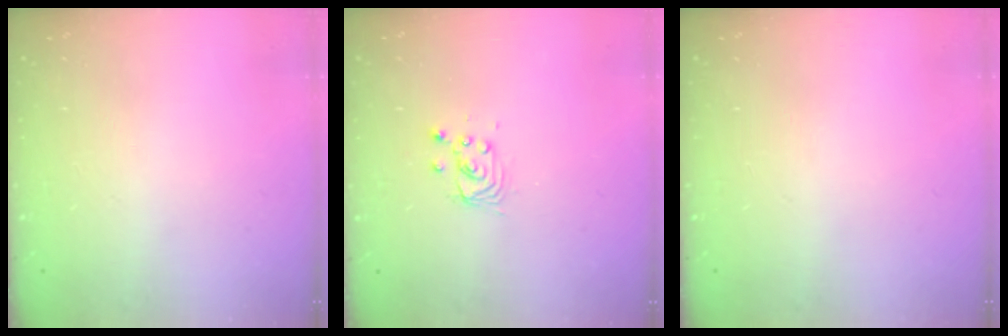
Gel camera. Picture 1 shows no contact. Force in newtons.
{"total": 2.7, "press": 2.7, "slide": 0.2}
{"total": 0.0}